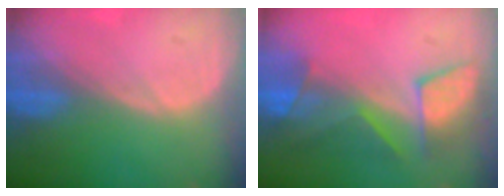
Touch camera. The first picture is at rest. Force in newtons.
{"total": 8.0, "press": 7.8, "slide": 1.8}